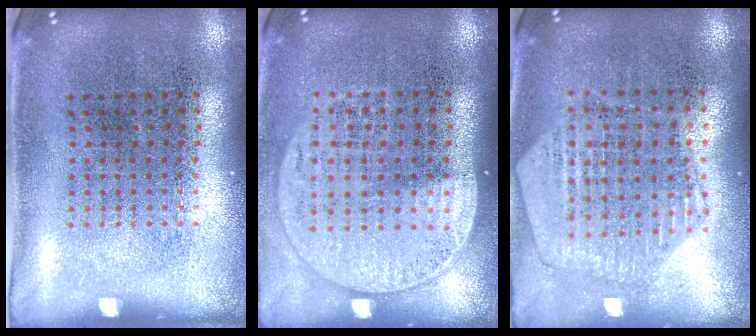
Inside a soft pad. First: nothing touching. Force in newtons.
{"total": 1.6, "press": 1.4, "slide": 0.7}
{"total": 1.2, "press": 1.2, "slide": 0.2}